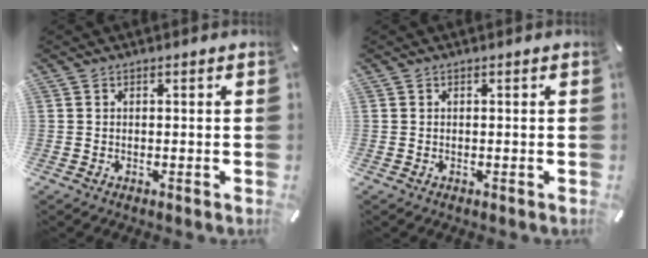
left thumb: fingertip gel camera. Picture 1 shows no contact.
{"total": 0.0}